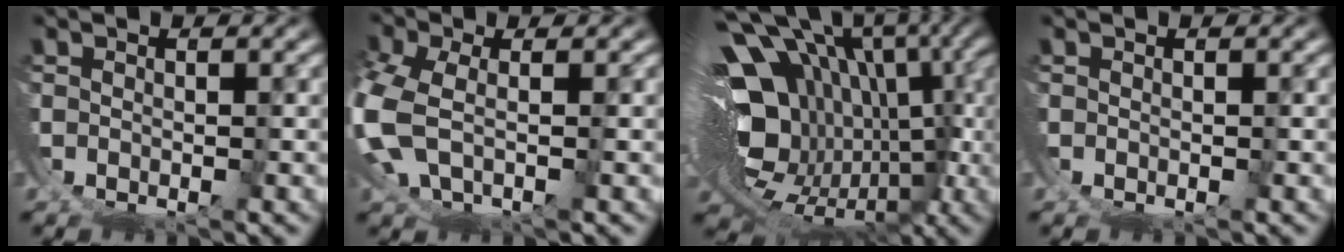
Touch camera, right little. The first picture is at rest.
{"total": 4.0, "force": [0.1, 1.9, 3.6], "torque": [-0.116, -0.013, 0.015]}
{"total": 19.6, "force": [-0.8, 13.4, 14.2], "torque": [-0.246, -0.043, 0.003]}
{"total": 0.0}